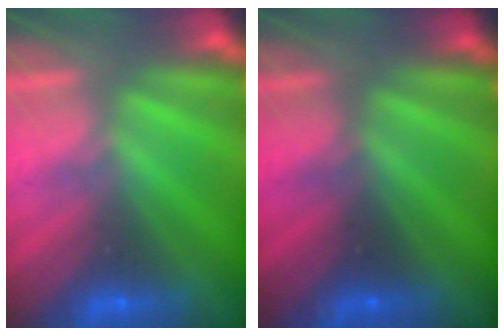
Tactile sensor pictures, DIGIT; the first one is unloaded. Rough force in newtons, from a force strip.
{"total": 2.3}